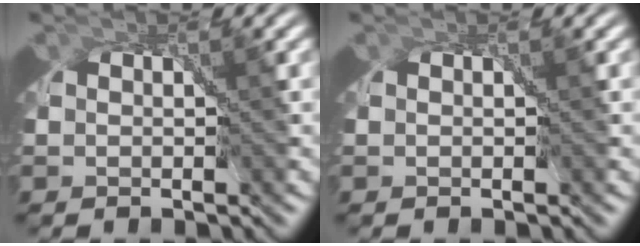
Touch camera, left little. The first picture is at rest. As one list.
[{"total": 0.0}]